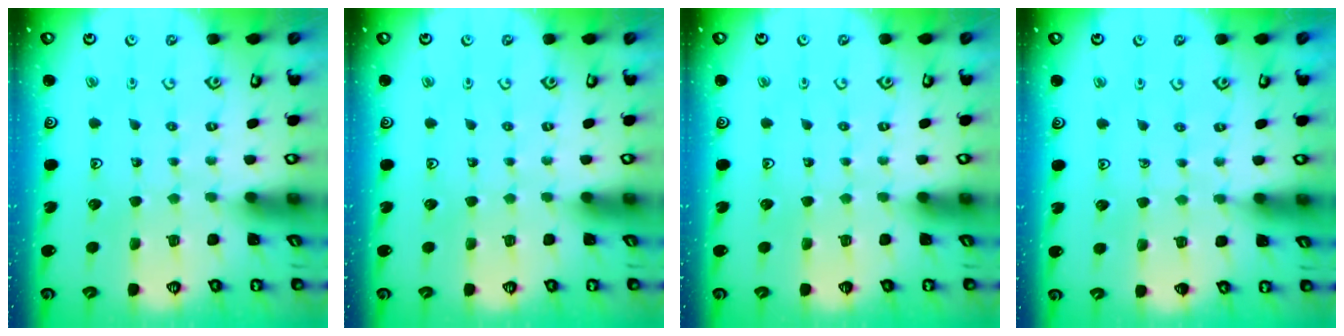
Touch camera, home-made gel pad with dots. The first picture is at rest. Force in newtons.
{"total": 0.0}
{"total": 0.0}
{"total": 3.9, "press": 3.8, "slide": 0.6}